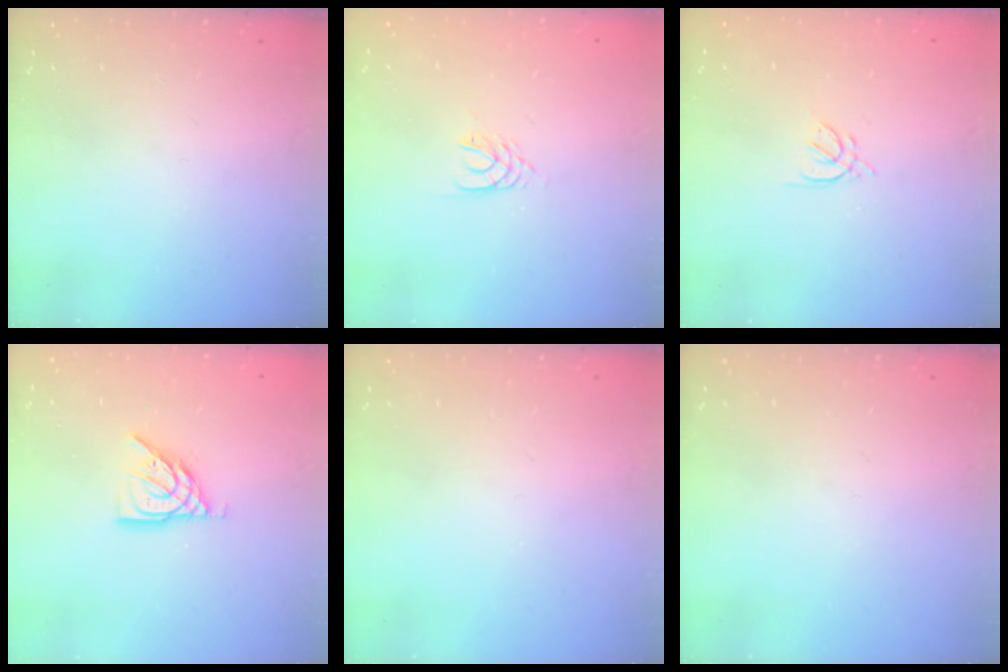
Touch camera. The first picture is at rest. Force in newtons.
{"total": 3.0, "press": 2.9, "slide": 0.4}
{"total": 2.8, "press": 2.8, "slide": 0.7}
{"total": 9.3, "press": 9.2, "slide": 1.2}
{"total": 0.0}
{"total": 0.0}